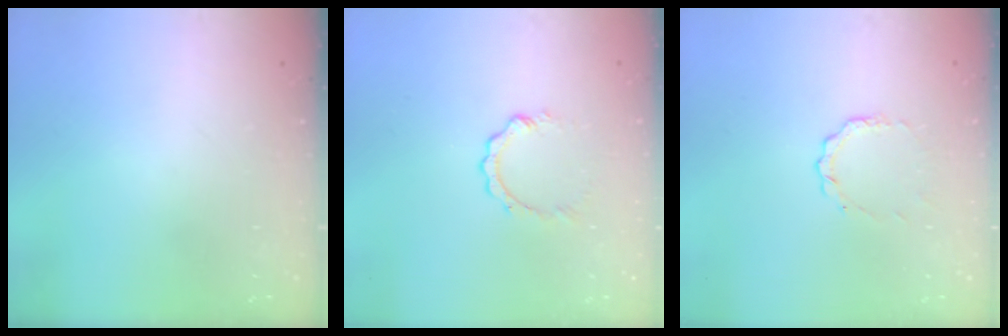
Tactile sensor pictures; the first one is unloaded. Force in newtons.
{"total": 3.5, "press": 3.5, "slide": 0.4}
{"total": 4.5, "press": 4.5, "slide": 0.3}